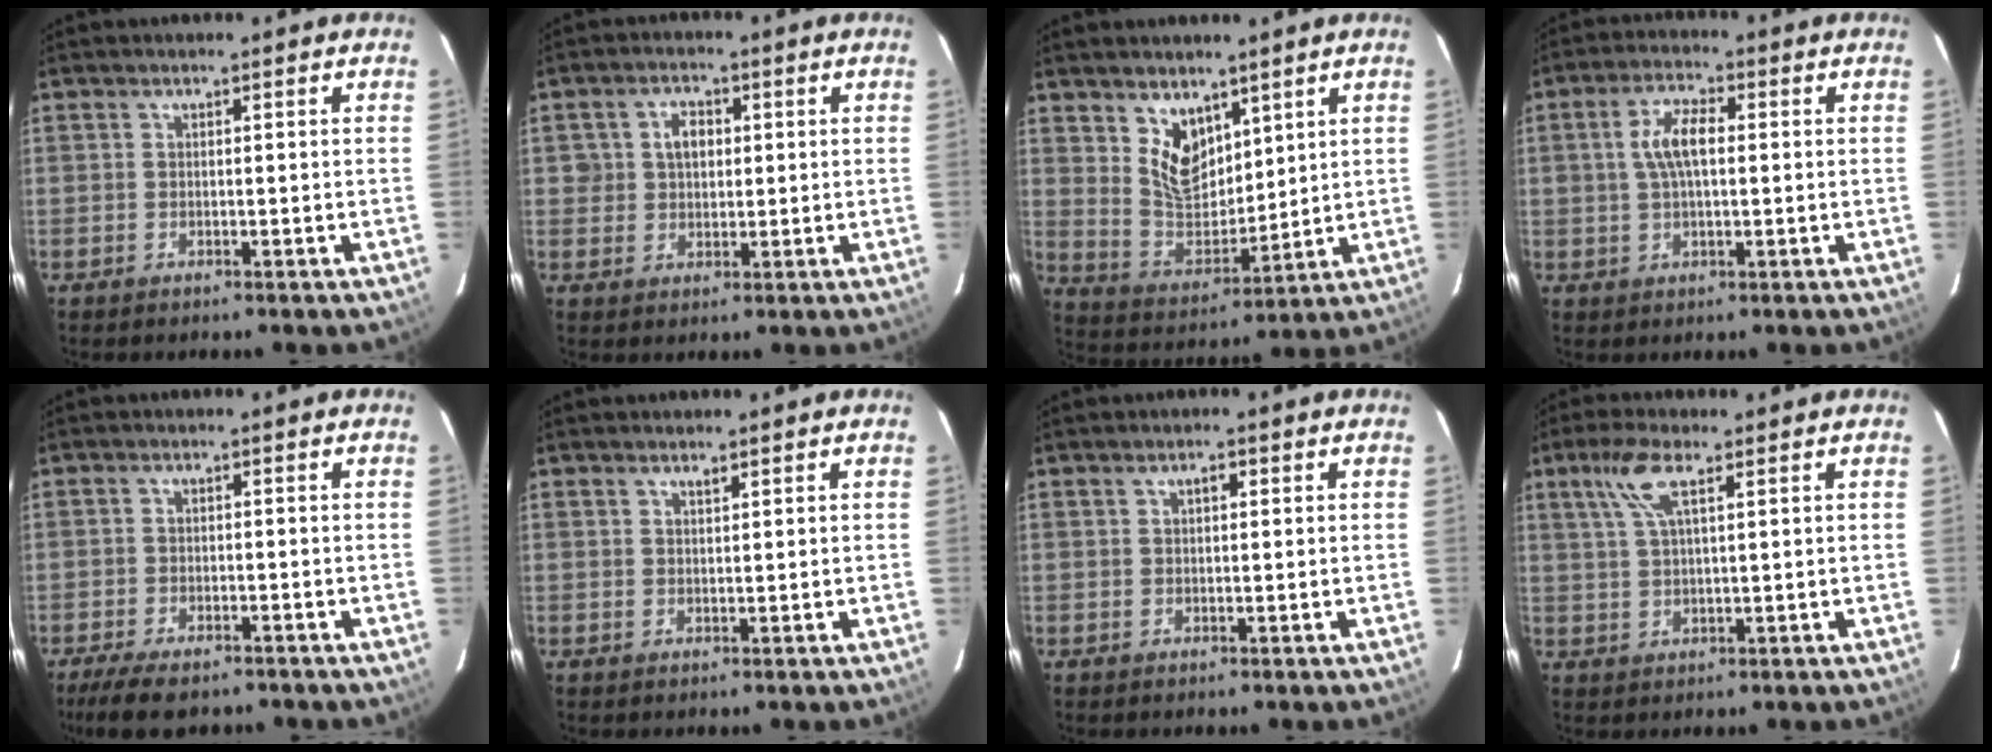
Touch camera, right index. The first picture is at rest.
{"total": 4.4, "force": [0.8, 3.8, 2.1], "torque": [-0.033, 0.015, 0.018]}
{"total": 9.4, "force": [5.6, 5.8, 5.0], "torque": [-0.087, -0.001, 0.121]}
{"total": 6.5, "force": [0.8, 3.0, 5.7], "torque": [-0.111, 0.013, 0.017]}
{"total": 8.2, "force": [-6.5, 2.8, 4.2], "torque": [-0.103, -0.023, -0.110]}
{"total": 0.9, "force": [0.7, 0.2, 0.4], "torque": [-0.007, 0.002, 0.013]}
{"total": 1.4, "force": [0.5, 0.7, 1.0], "torque": [-0.017, 0.006, 0.007]}
{"total": 6.1, "force": [2.9, 1.6, 5.1], "torque": [-0.106, 0.010, 0.060]}